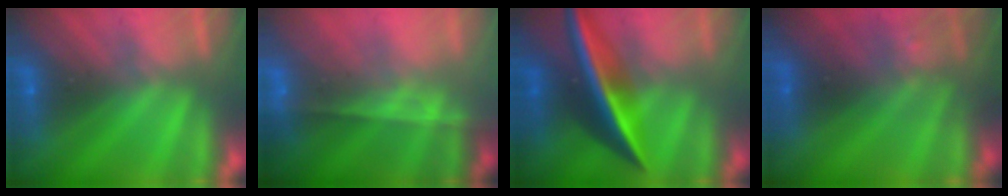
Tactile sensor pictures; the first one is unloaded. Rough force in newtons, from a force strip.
{"total": 7.5}
{"total": 2.5}
{"total": 3.0}